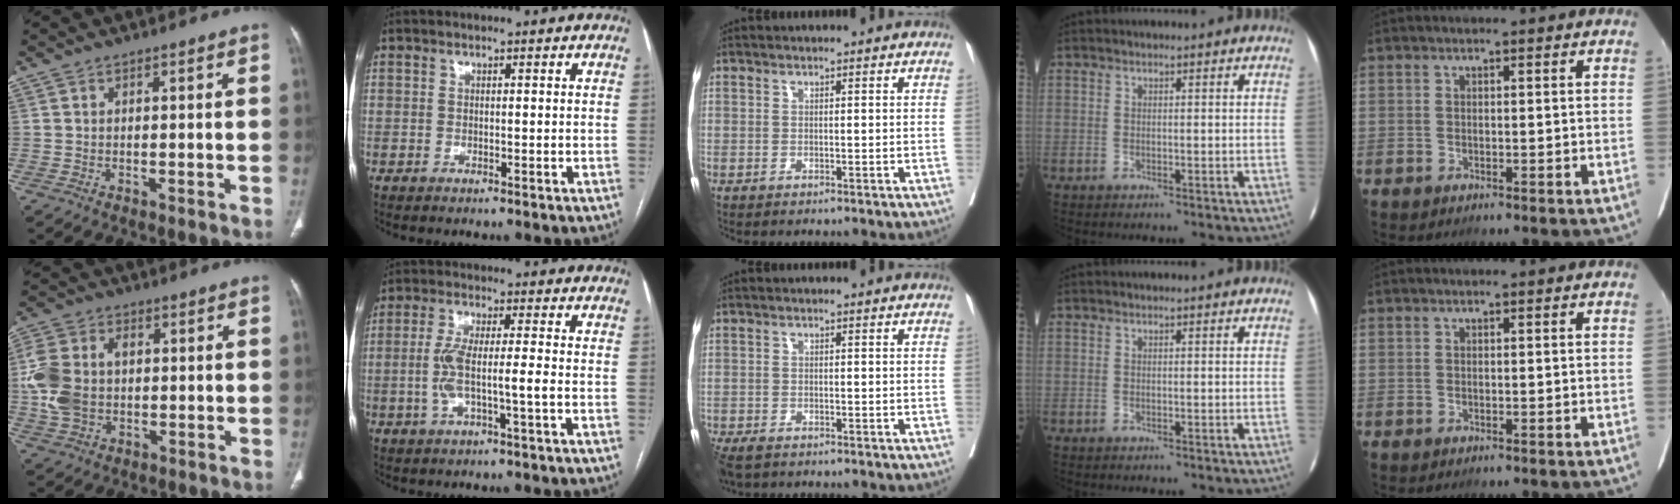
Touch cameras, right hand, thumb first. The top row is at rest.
{"thumb": {"total": 11.2, "force": [0.3, 8.2, 7.6], "torque": [-0.156, 0.016, 0.008]}, "index": {"total": 6.3, "force": [-1.3, 0.5, 6.2], "torque": [-0.129, 0.011, -0.024]}, "middle": {"total": 5.2, "force": [-4.0, 2.2, 2.5], "torque": [-0.047, -0.012, -0.068]}}